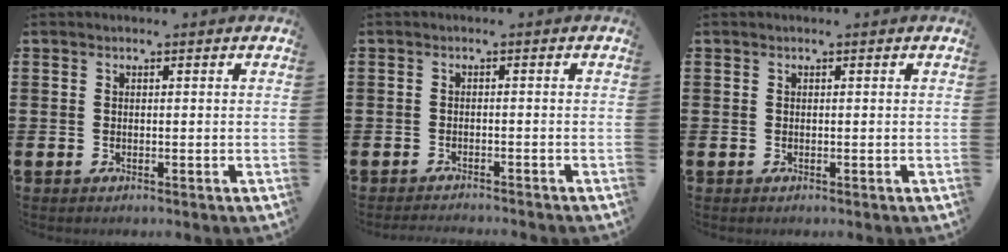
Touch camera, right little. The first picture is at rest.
{"total": 1.2, "force": [-1.1, -0.1, 0.0], "torque": [-0.001, 0.001, -0.023]}
{"total": 0.0}